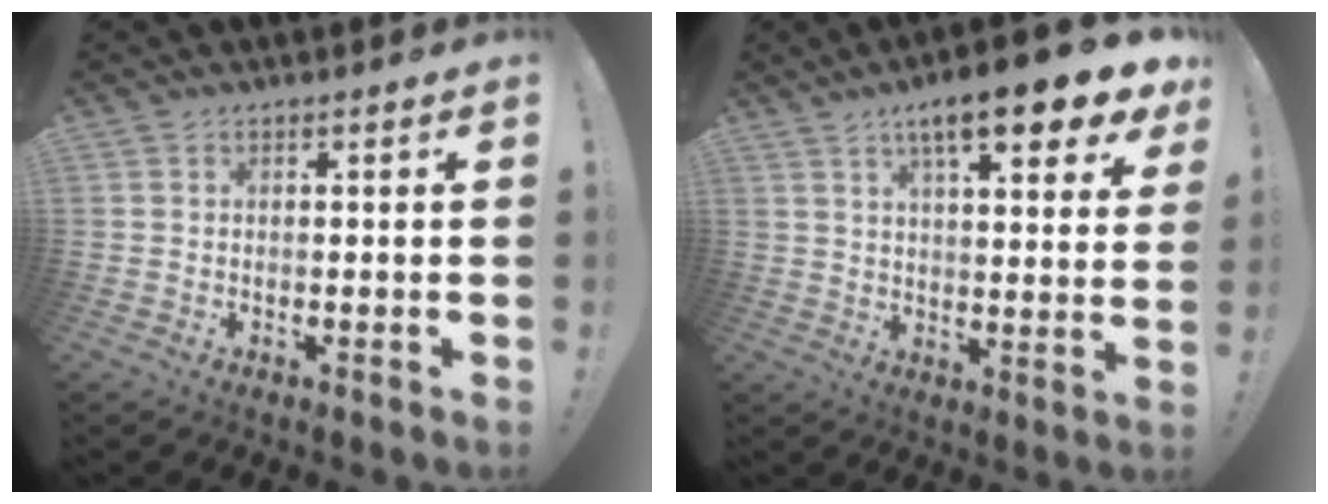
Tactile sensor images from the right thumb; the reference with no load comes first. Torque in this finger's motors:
{"motor_torque": [0.02, 1.35, 1.42, 0.78, 0.25]}